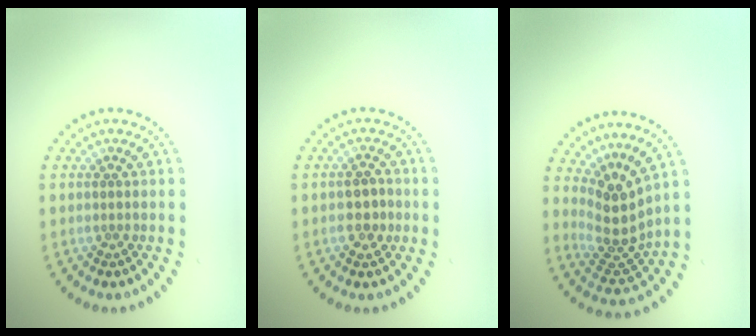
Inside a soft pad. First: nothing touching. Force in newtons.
{"total": 2.3, "press": 2.2, "slide": 0.3}
{"total": 3.8, "press": 2.7, "slide": 2.7}